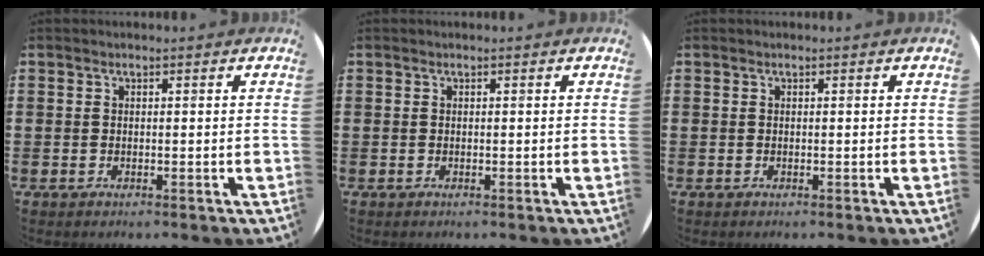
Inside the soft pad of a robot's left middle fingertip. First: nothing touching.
{"total": 0.0}
{"total": 0.0}